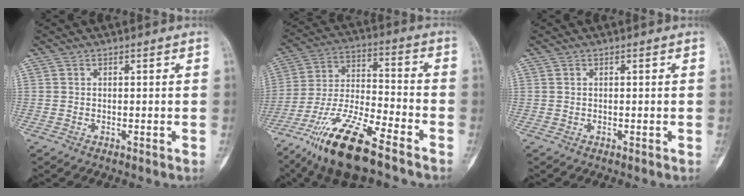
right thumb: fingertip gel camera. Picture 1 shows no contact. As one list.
[{"total": 17.9, "force": [-12.1, 4.4, 12.4], "torque": [-0.247, 0.055, -0.221]}, {"total": 0.0}]